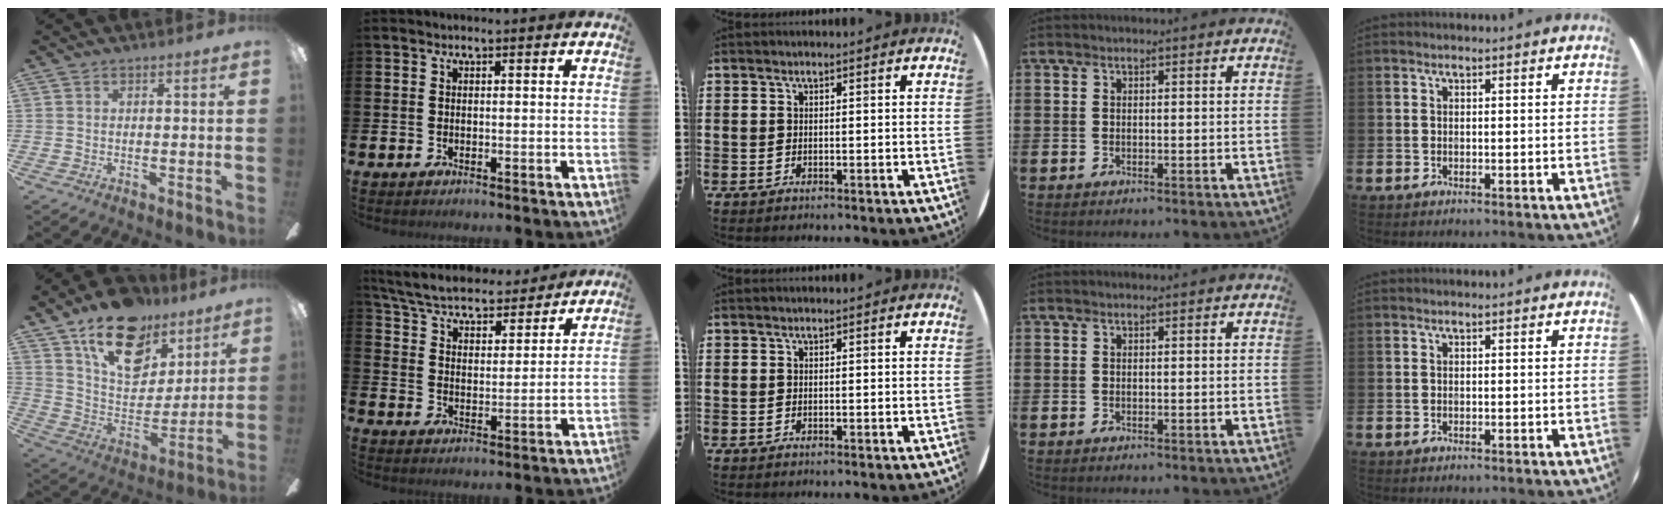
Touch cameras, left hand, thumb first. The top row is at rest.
{"thumb": {"total": 20.9, "force": [13.3, 12.0, 10.8], "torque": [-0.175, -0.070, 0.238]}, "index": {"total": 6.3, "force": [6.1, 1.3, 1.2], "torque": [-0.053, -0.046, 0.102]}}